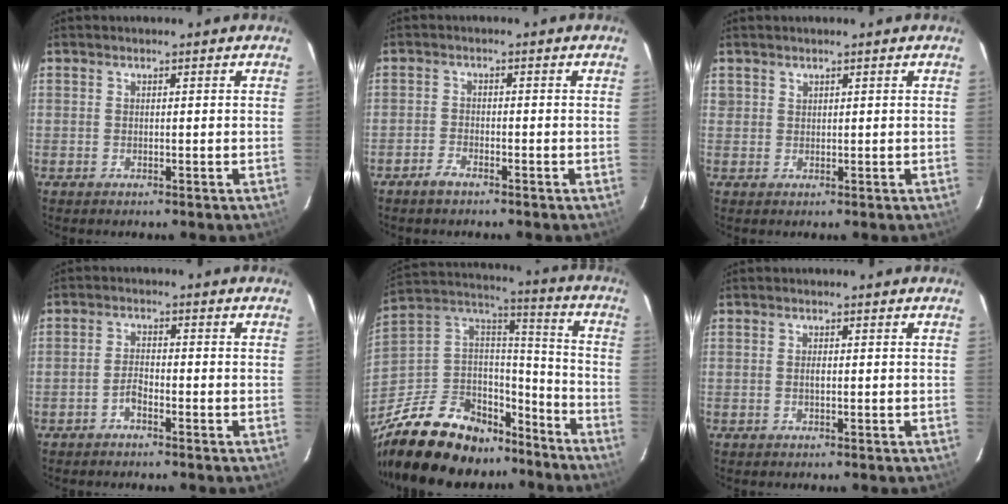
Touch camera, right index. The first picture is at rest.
{"total": 2.4, "force": [-2.0, 0.8, 1.0], "torque": [-0.034, 0.002, -0.040]}
{"total": 1.1, "force": [0.9, 0.7, 0.1], "torque": [0.000, 0.003, 0.016]}
{"total": 2.4, "force": [-1.7, 0.9, 1.5], "torque": [-0.034, 0.006, -0.036]}
{"total": 27.0, "force": [-19.5, 14.0, 12.4], "torque": [-0.269, 0.044, -0.302]}
{"total": 1.0, "force": [-0.1, 0.5, 0.9], "torque": [-0.015, -0.001, -0.003]}